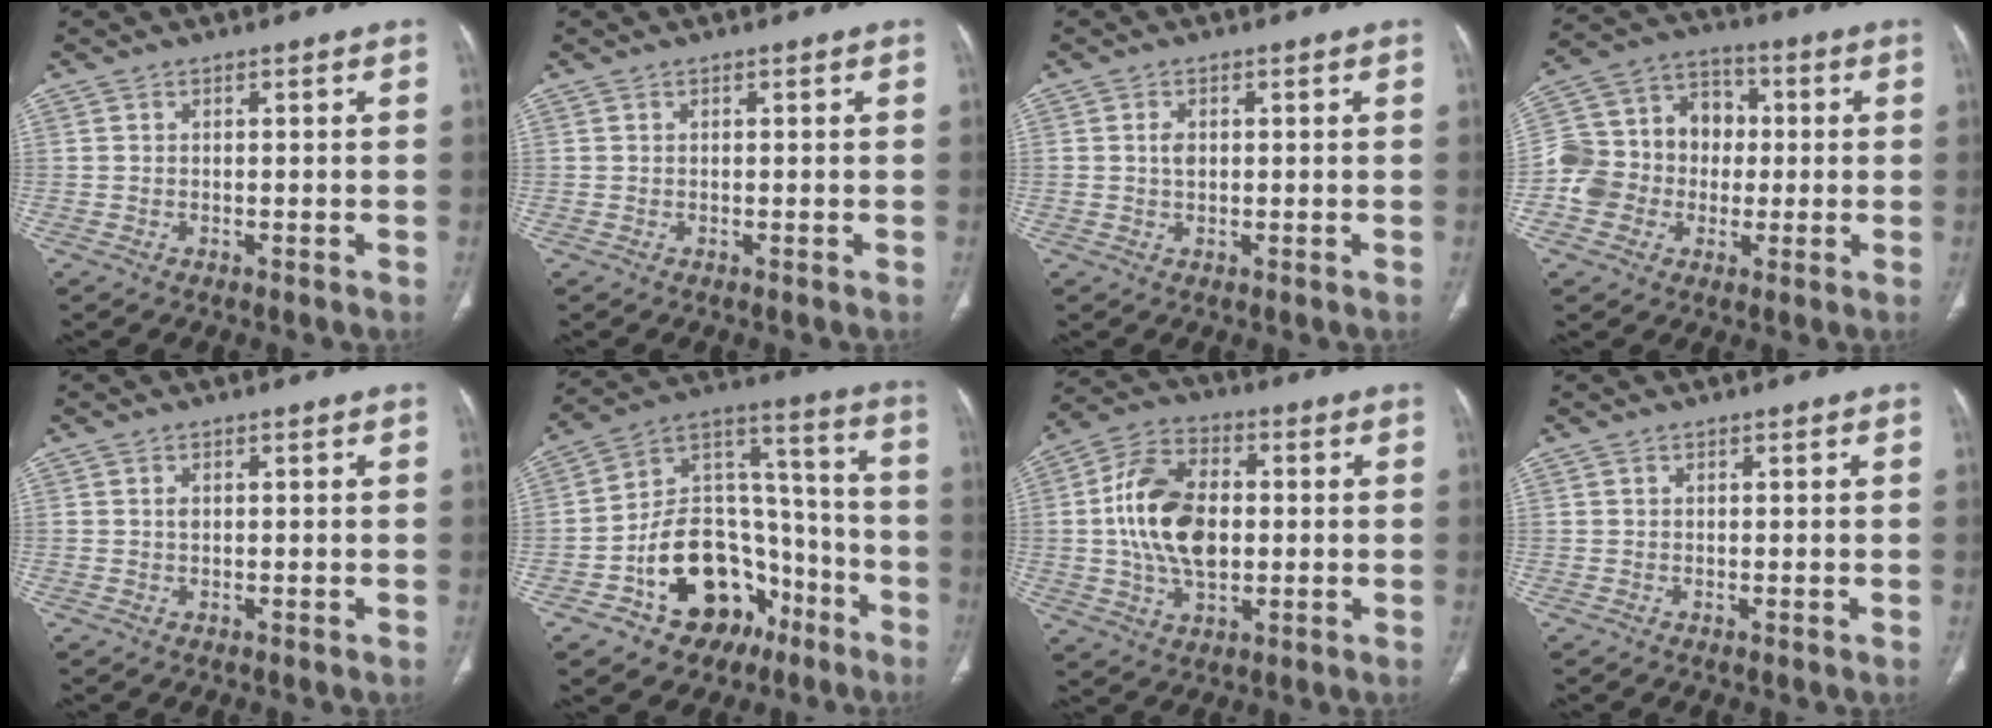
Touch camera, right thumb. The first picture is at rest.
{"total": 0.0}
{"total": 1.9, "force": [0.3, 1.3, 1.4], "torque": [-0.024, 0.001, 0.005]}
{"total": 14.5, "force": [-1.6, 12.8, 6.6], "torque": [-0.096, 0.043, -0.033]}
{"total": 0.9, "force": [0.2, 0.7, 0.6], "torque": [-0.010, 0.001, 0.003]}
{"total": 23.3, "force": [-10.3, 15.9, 13.6], "torque": [-0.165, 0.101, -0.153]}
{"total": 15.5, "force": [0.3, 9.7, 12.1], "torque": [-0.213, 0.017, 0.004]}
{"total": 0.0}